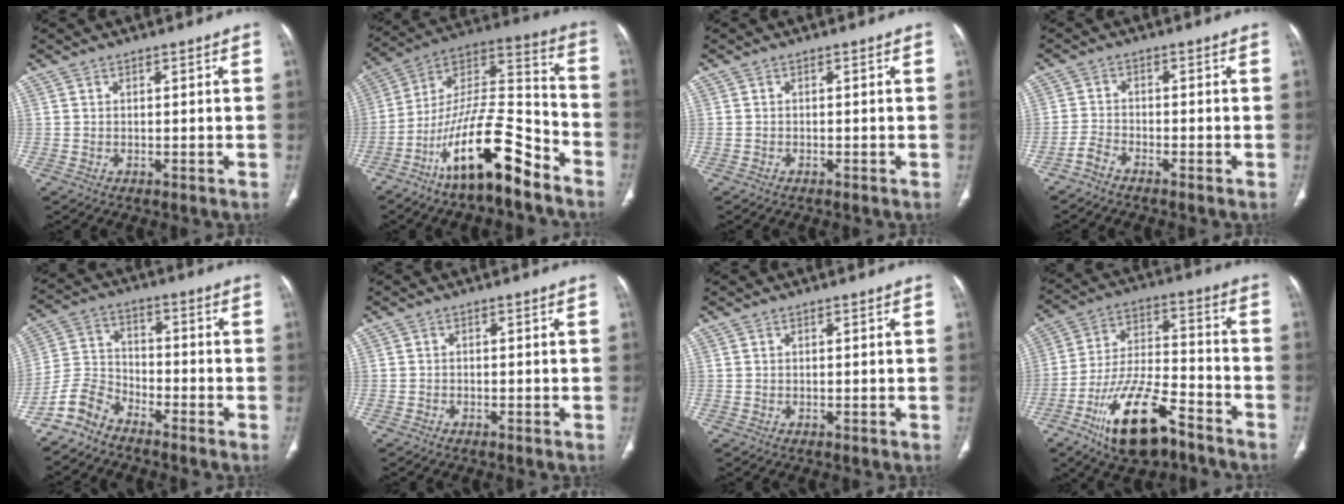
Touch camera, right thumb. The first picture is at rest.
{"total": 19.7, "force": [-12.4, 5.7, 14.2], "torque": [-0.247, 0.091, -0.217]}
{"total": 0.0}
{"total": 2.4, "force": [-2.2, 0.4, 0.9], "torque": [-0.028, 0.013, -0.047]}
{"total": 6.7, "force": [-6.0, 2.7, 1.5], "torque": [-0.031, 0.049, -0.130]}
{"total": 0.5, "force": [-0.5, 0.2, 0.2], "torque": [-0.005, 0.001, -0.010]}
{"total": 0.0}
{"total": 17.5, "force": [-10.6, 6.9, 12.1], "torque": [-0.212, 0.068, -0.183]}